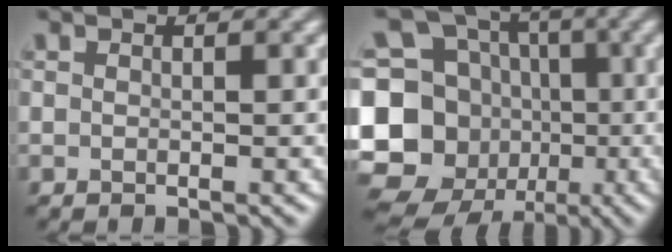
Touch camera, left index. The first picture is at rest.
{"total": 17.3, "force": [-4.3, 15.5, 6.5], "torque": [-0.176, 0.003, -0.087]}